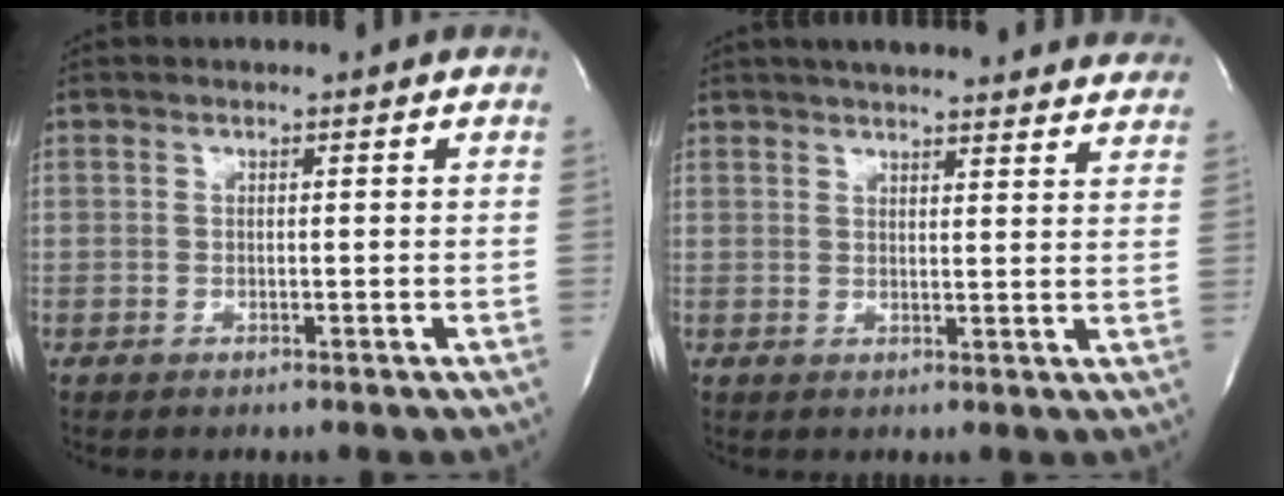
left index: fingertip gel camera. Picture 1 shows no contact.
{"total": 22.4, "force": [20.4, 3.2, 8.6], "torque": [-0.126, -0.003, 0.244]}